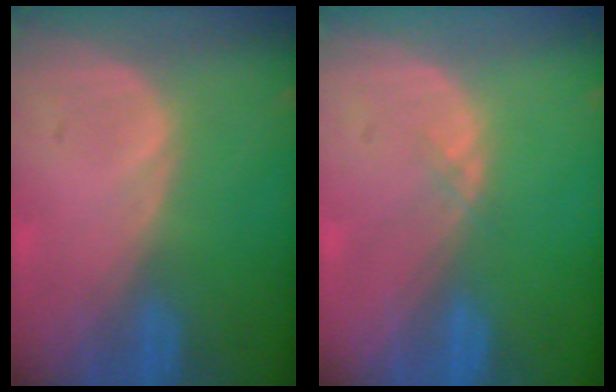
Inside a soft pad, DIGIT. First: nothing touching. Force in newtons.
{"total": 0.6, "press": 0.5, "slide": 0.2}